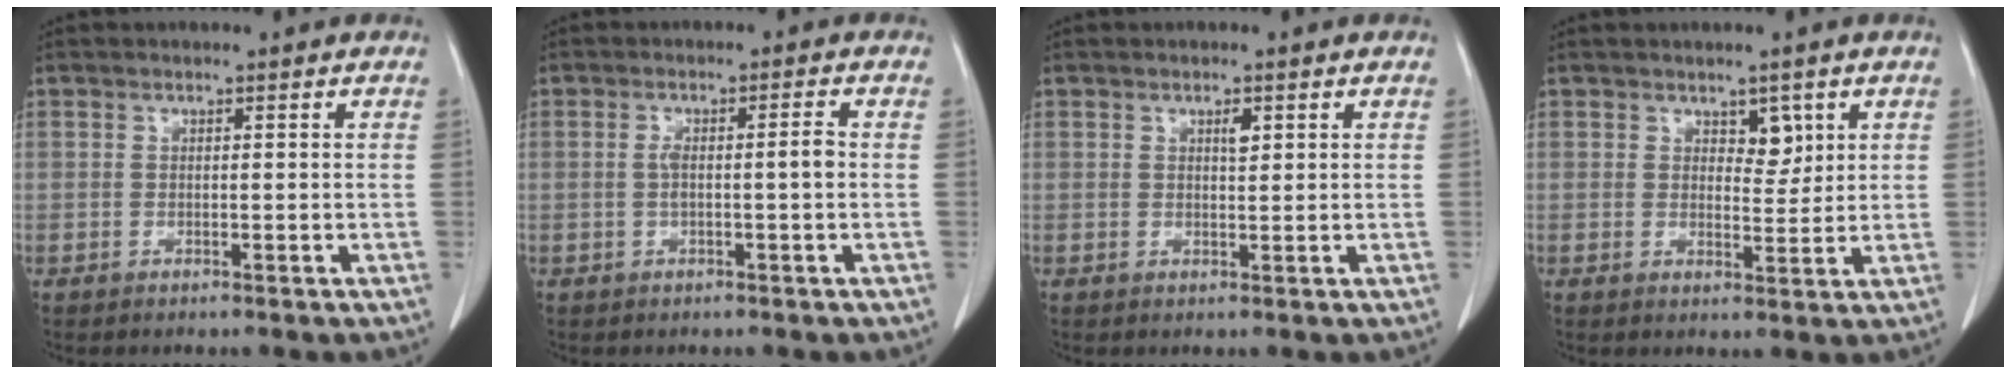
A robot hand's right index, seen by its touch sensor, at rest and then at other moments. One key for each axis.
{"total": 3.2, "fx": -0.2, "fy": 0.3, "fz": 3.2, "tx": -0.058, "ty": 0.011, "tz": 0.002}
{"total": 1.5, "fx": 0.7, "fy": 0.5, "fz": 1.2, "tx": -0.021, "ty": -0.002, "tz": 0.011}
{"total": 3.1, "fx": 1.6, "fy": 1.7, "fz": 2.0, "tx": -0.023, "ty": -0.003, "tz": 0.027}